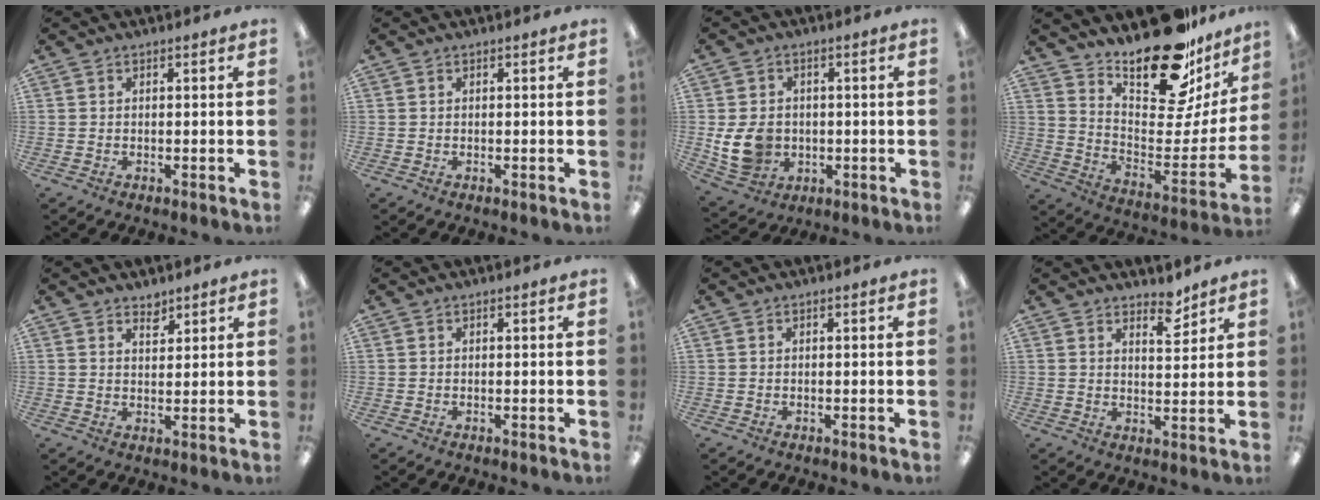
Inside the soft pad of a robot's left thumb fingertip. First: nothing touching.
{"total": 0.0}
{"total": 9.5, "force": [-1.0, 7.8, 5.3], "torque": [-0.112, 0.012, -0.014]}
{"total": 24.2, "force": [19.4, 8.3, 11.9], "torque": [-0.152, -0.147, 0.324]}
{"total": 3.1, "force": [2.7, 1.2, 0.6], "torque": [0.008, -0.023, 0.046]}
{"total": 0.0}
{"total": 0.0}
{"total": 5.1, "force": [4.4, 1.8, 1.7], "torque": [-0.003, -0.036, 0.074]}